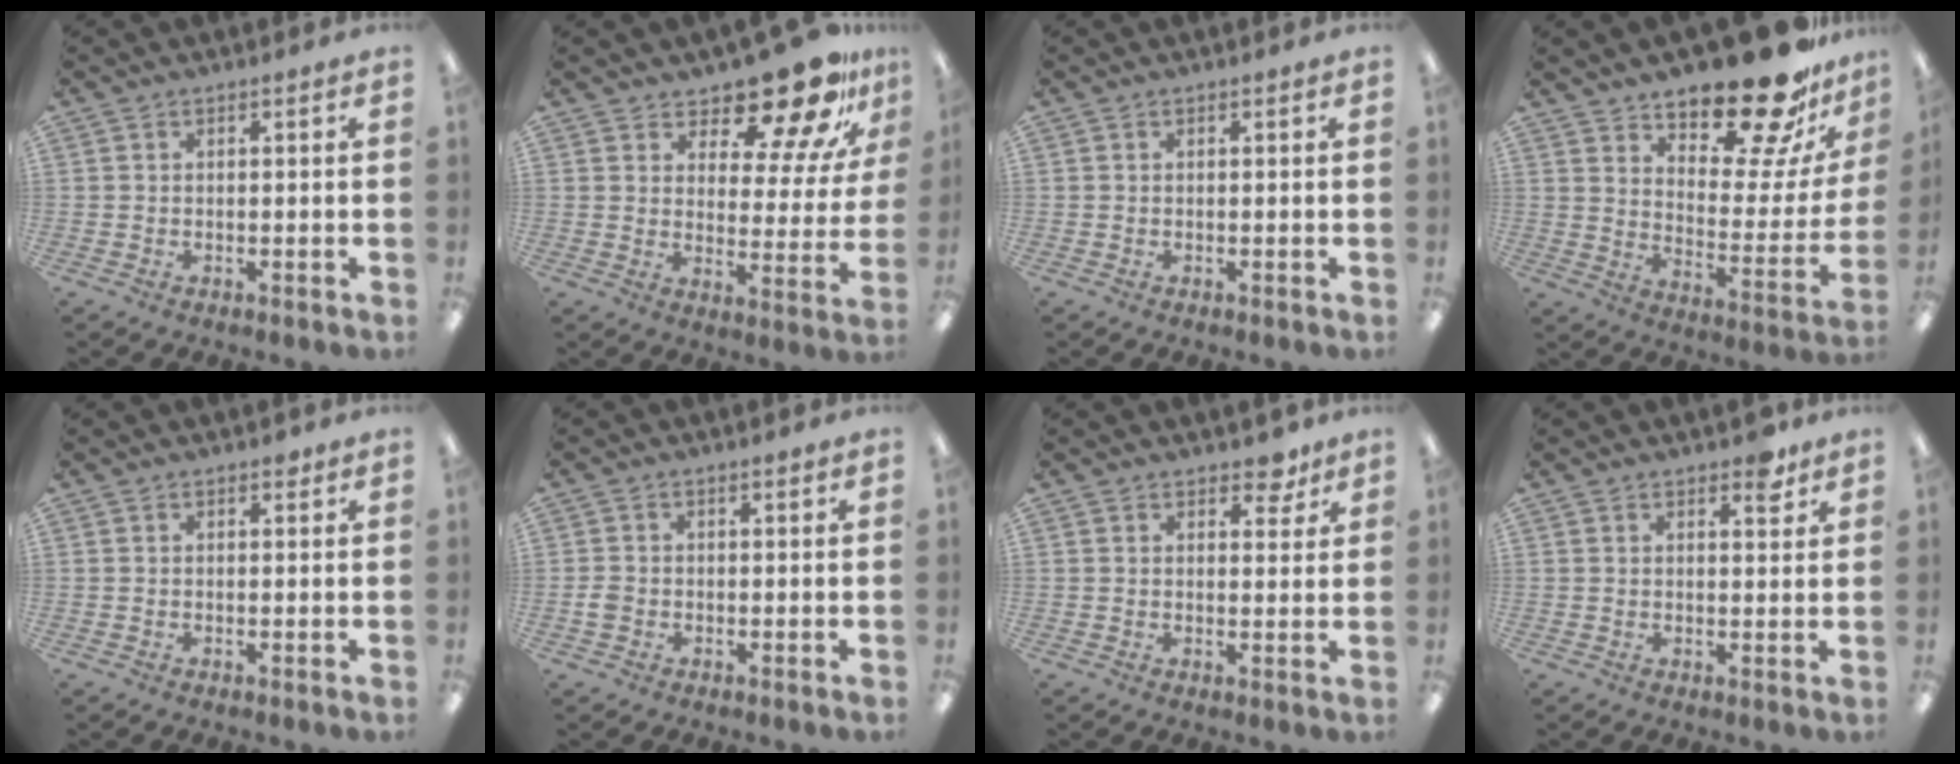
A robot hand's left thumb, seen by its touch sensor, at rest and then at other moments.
{"total": 16.6, "force": [13.8, 5.3, 7.6], "torque": [-0.111, -0.107, 0.231]}
{"total": 0.0}
{"total": 21.4, "force": [17.6, 6.9, 10.1], "torque": [-0.135, -0.130, 0.291]}
{"total": 0.8, "force": [0.6, 0.4, 0.4], "torque": [0.000, -0.001, 0.008]}
{"total": 2.1, "force": [-0.5, 1.7, 1.0], "torque": [-0.017, 0.004, -0.010]}
{"total": 4.4, "force": [3.2, 2.3, 1.8], "torque": [-0.003, -0.016, 0.052]}
{"total": 4.3, "force": [2.9, 1.9, 2.6], "torque": [-0.016, -0.014, 0.044]}